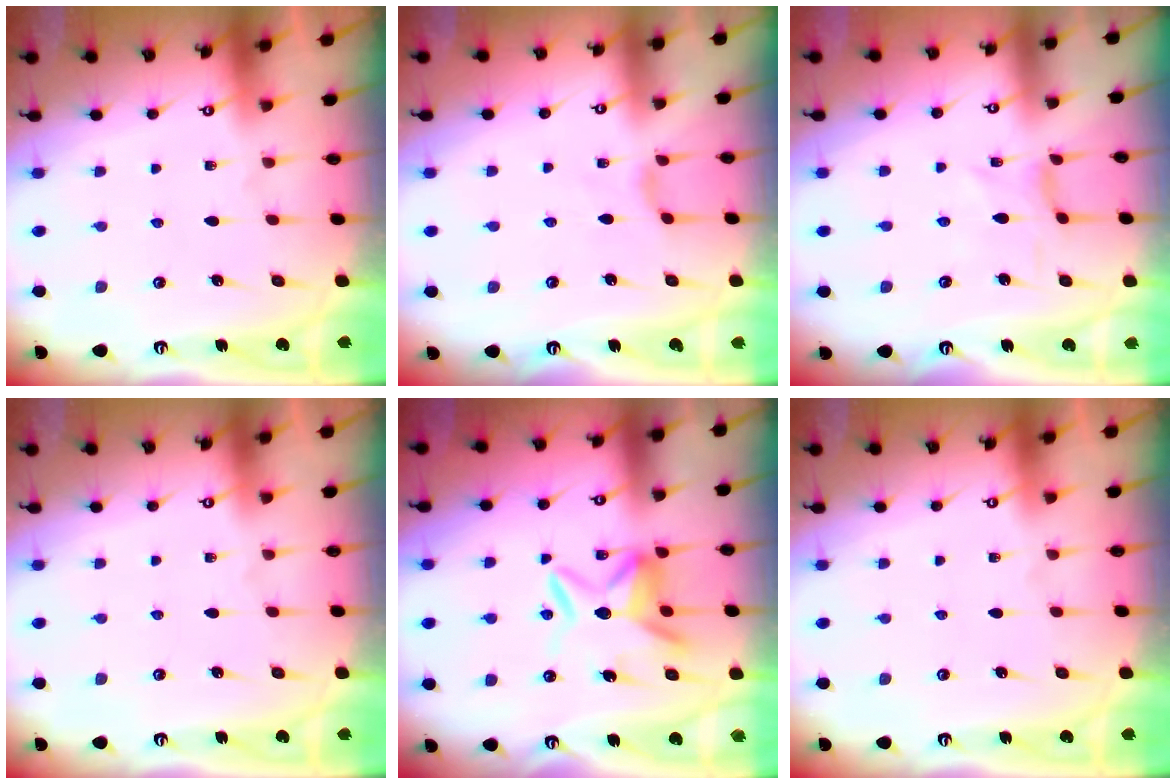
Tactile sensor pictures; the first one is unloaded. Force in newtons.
{"total": 2.7, "press": 2.6, "slide": 0.6}
{"total": 0.0}
{"total": 0.0}
{"total": 10.4, "press": 10.3, "slide": 1.3}
{"total": 0.0}